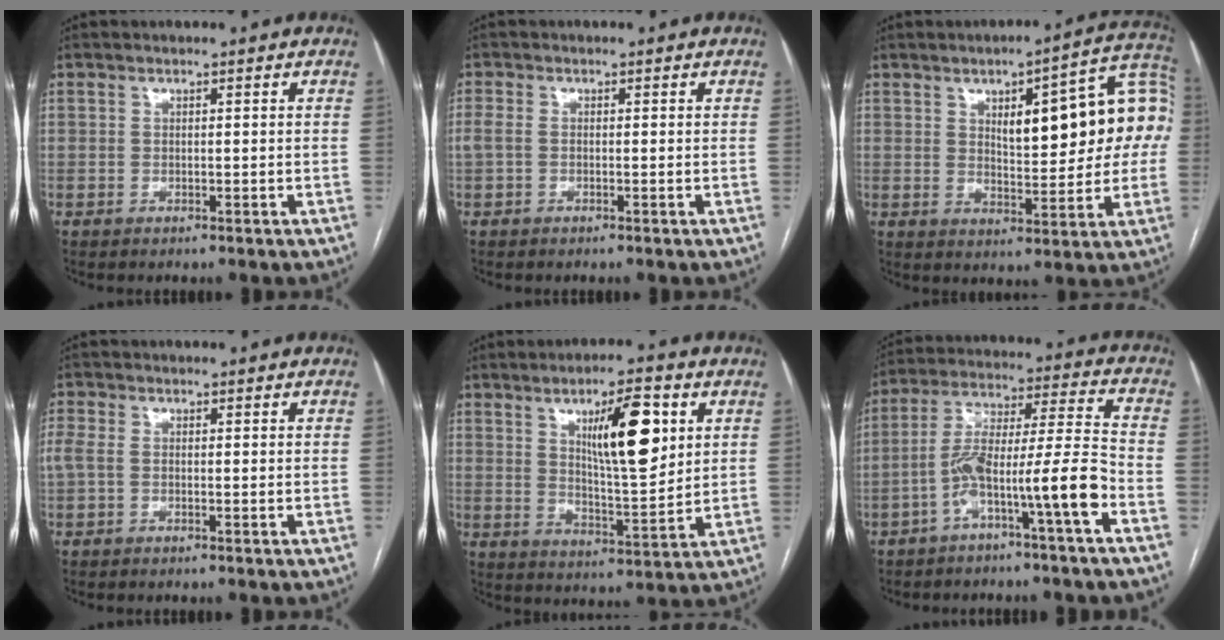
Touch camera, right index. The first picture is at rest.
{"total": 2.2, "force": [-0.3, 1.3, 1.7], "torque": [-0.046, 0.008, -0.006]}
{"total": 16.9, "force": [3.1, 5.0, 15.8], "torque": [-0.208, 0.038, 0.043]}
{"total": 3.6, "force": [-0.3, 2.3, 2.8], "torque": [-0.084, 0.013, -0.004]}
{"total": 12.1, "force": [4.4, 2.5, 10.9], "torque": [-0.177, -0.001, 0.075]}
{"total": 12.0, "force": [-5.7, -0.2, 10.6], "torque": [-0.194, 0.027, -0.099]}